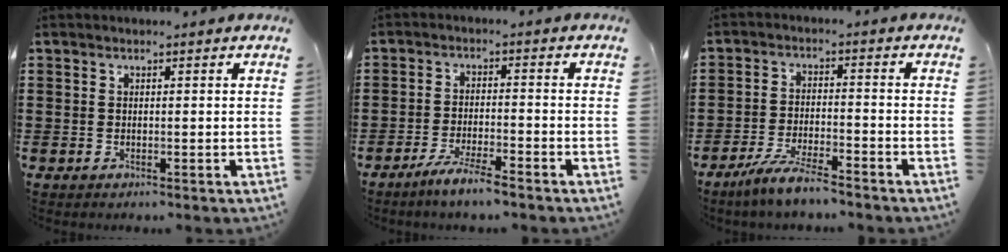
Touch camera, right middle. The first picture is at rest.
{"total": 4.4, "force": [-3.7, -0.2, 2.4], "torque": [-0.055, -0.010, -0.070]}
{"total": 5.7, "force": [-5.0, 0.2, 2.8], "torque": [-0.065, -0.011, -0.095]}